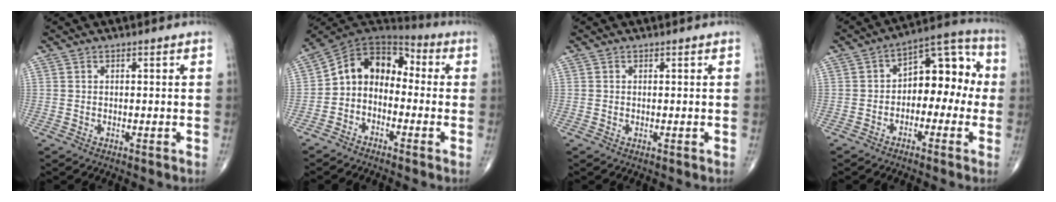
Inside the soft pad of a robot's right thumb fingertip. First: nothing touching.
{"total": 10.8, "force": [-1.8, 8.1, 6.8], "torque": [-0.088, 0.066, -0.051]}
{"total": 0.0}
{"total": 11.7, "force": [-1.0, 7.3, 9.1], "torque": [-0.084, 0.051, -0.030]}